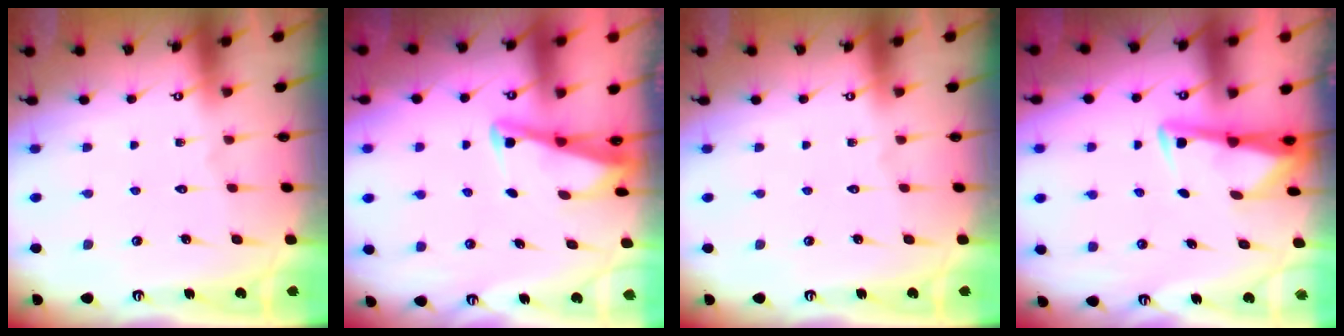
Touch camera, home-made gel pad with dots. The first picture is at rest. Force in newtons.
{"total": 2.7, "press": 2.7, "slide": 0.3}
{"total": 0.0}
{"total": 3.1, "press": 3.1, "slide": 0.4}